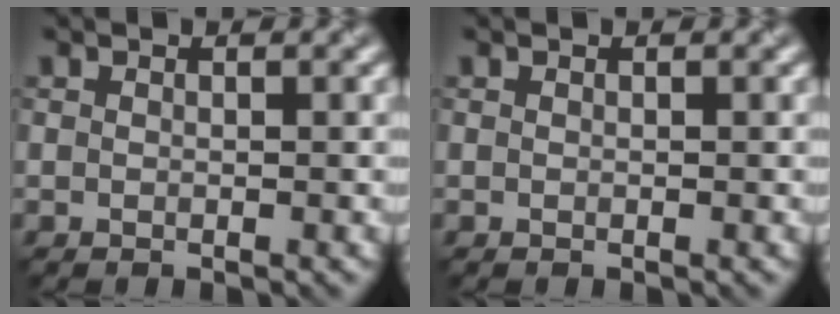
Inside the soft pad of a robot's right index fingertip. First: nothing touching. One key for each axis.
{"total": 0.0}